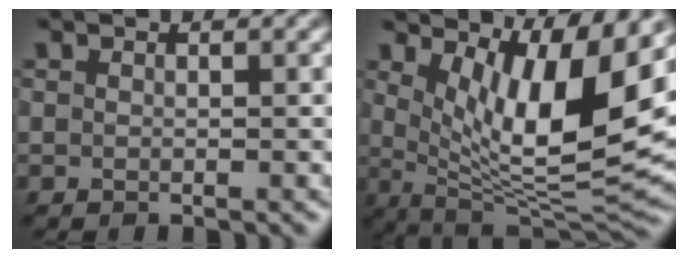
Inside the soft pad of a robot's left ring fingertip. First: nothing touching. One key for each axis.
{"total": 11.1, "fx": 3.9, "fy": 3.2, "fz": 9.9, "tx": -0.153, "ty": -0.015, "tz": 0.076}